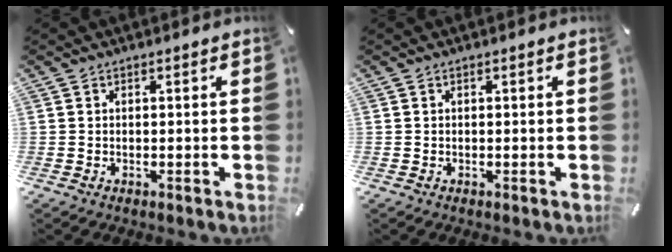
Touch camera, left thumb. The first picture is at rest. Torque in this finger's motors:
{"motor_torque": [0.02, 0.02, -0.10, 0.10, 0.00]}